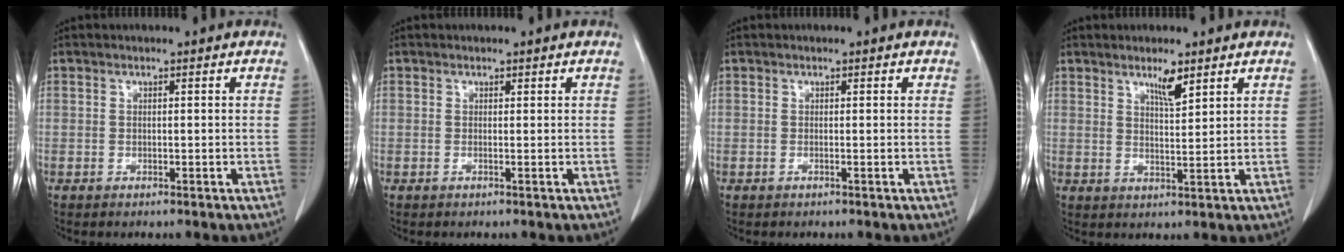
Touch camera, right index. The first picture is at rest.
{"total": 0.0}
{"total": 0.0}
{"total": 3.7, "force": [2.6, 0.3, 2.6], "torque": [-0.046, -0.004, 0.046]}